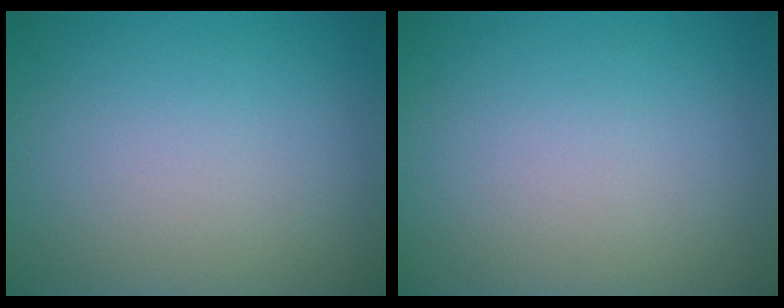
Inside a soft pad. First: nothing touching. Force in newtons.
{"total": 0.0}